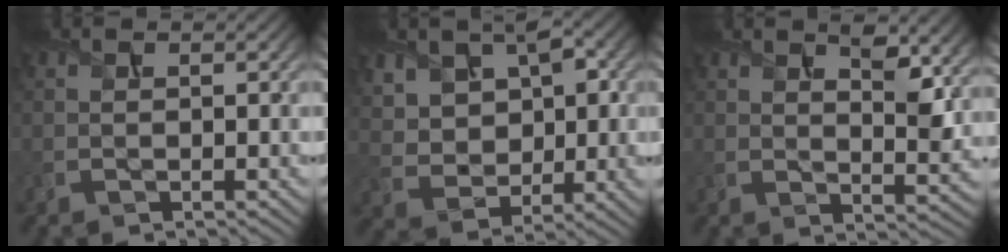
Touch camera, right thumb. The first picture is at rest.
{"total": 8.8, "force": [3.0, 6.5, 5.0], "torque": [-0.122, 0.006, 0.068]}
{"total": 5.9, "force": [3.3, 2.1, 4.4], "torque": [-0.078, -0.007, 0.057]}